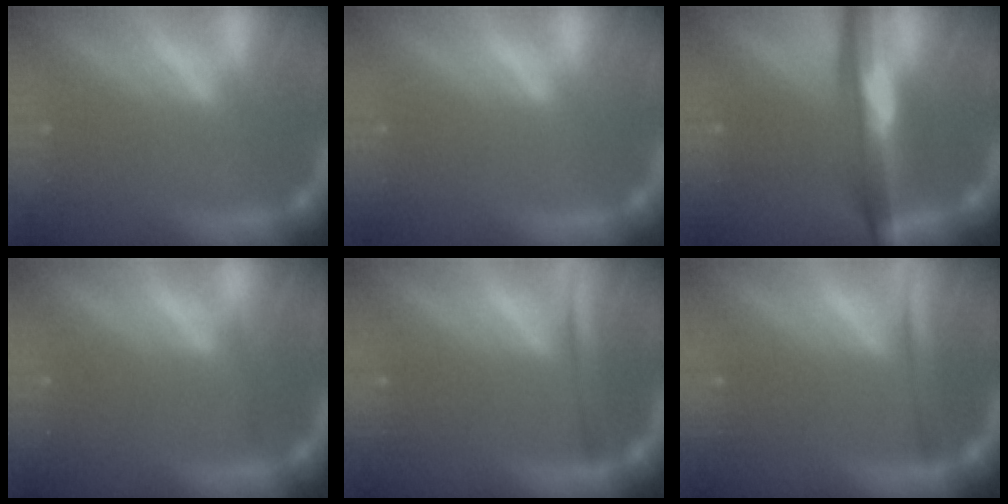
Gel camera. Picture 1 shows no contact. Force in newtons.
{"total": 0.0}
{"total": 7.4}
{"total": 0.9}
{"total": 2.5}
{"total": 2.5}